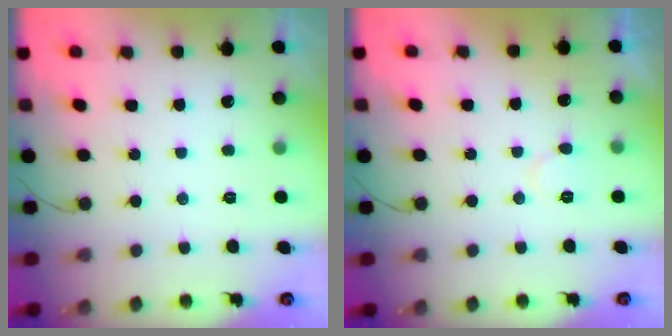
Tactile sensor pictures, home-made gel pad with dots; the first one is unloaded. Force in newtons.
{"total": 5.1, "press": 5.1, "slide": 0.5}